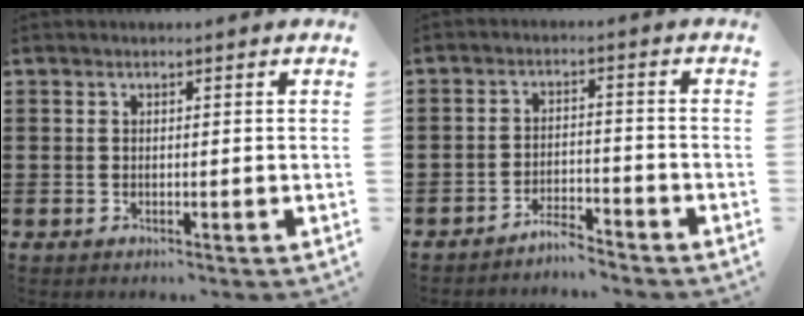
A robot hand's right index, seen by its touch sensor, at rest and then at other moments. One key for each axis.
{"total": 3.6, "fx": -3.5, "fy": 0.0, "fz": 0.5, "tx": -0.015, "ty": 0.001, "tz": -0.071}